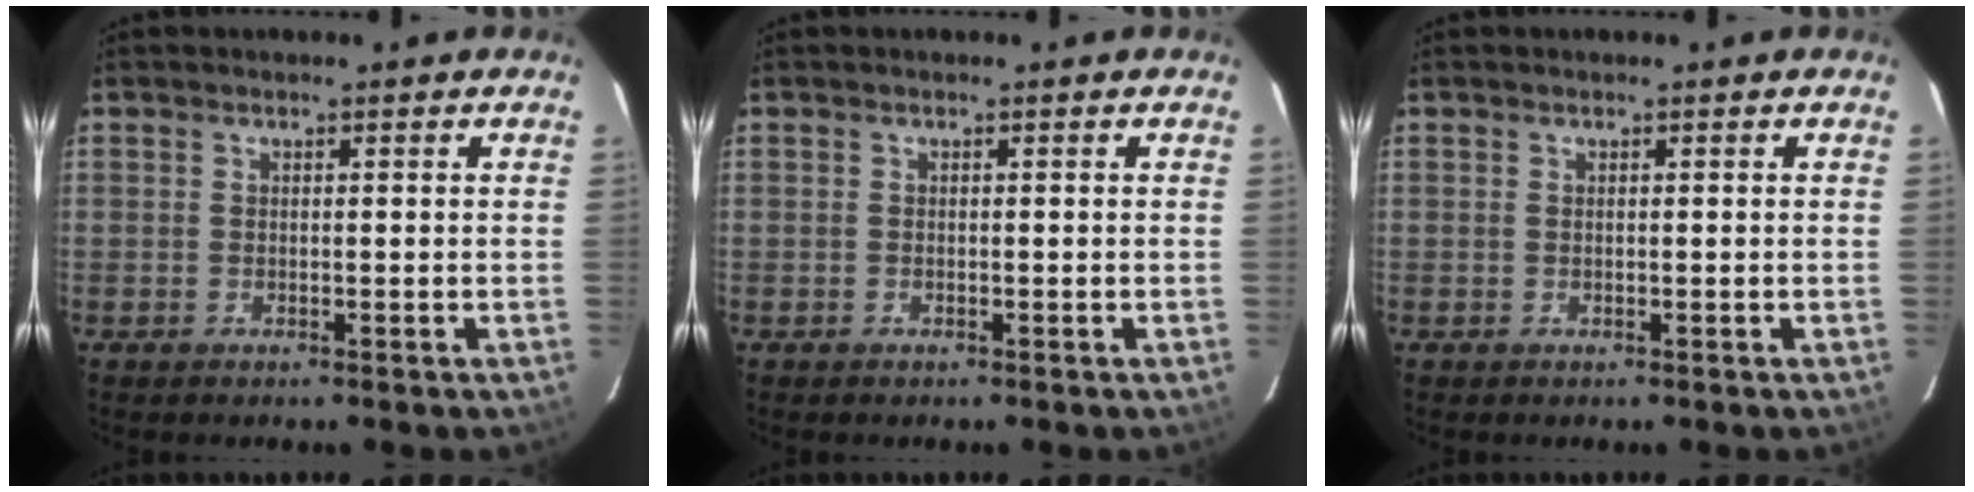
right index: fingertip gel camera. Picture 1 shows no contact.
{"total": 0.0}
{"total": 0.0}